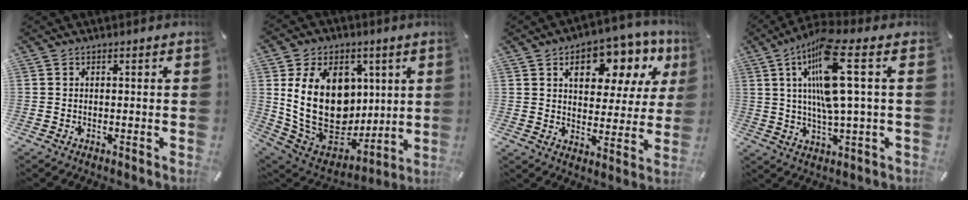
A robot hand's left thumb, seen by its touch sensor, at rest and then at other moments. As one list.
[{"total": 22.3, "force": [4.4, 16.5, 14.3], "torque": [-0.280, -0.039, 0.083]}, {"total": 14.6, "force": [7.8, 8.5, 9.0], "torque": [-0.119, -0.037, 0.128]}, {"total": 15.6, "force": [4.3, 2.7, 14.8], "torque": [-0.295, -0.009, 0.062]}]